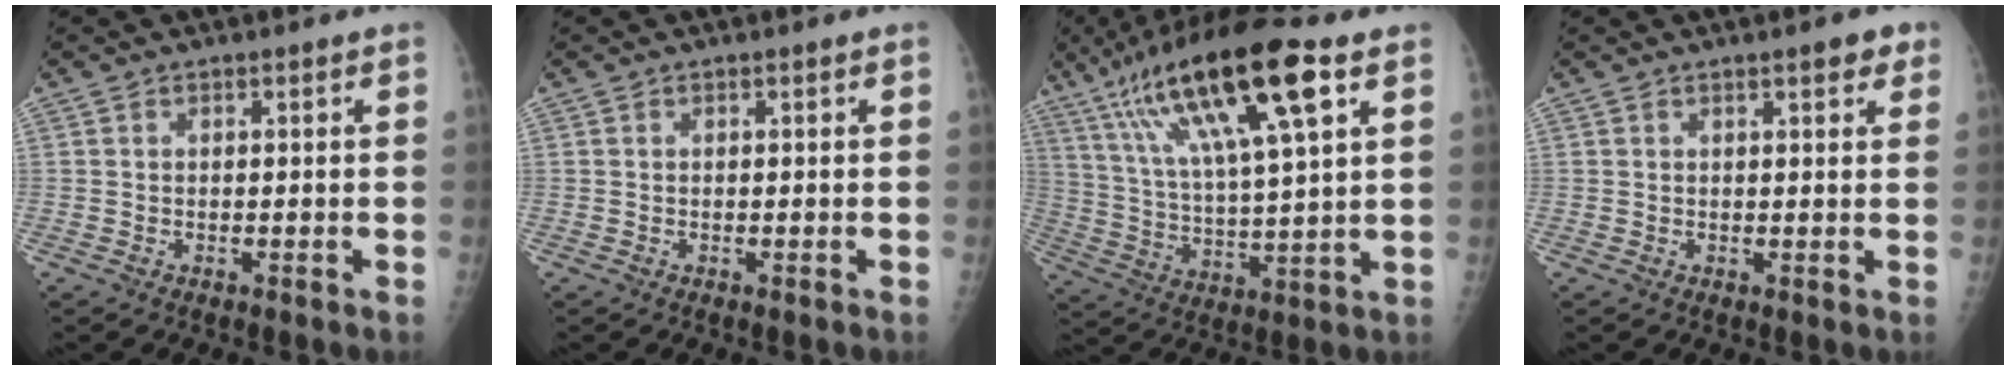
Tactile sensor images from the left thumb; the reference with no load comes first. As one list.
[{"total": 0.0}, {"total": 21.7, "force": [10.9, 4.6, 18.2], "torque": [-0.329, -0.010, 0.193]}, {"total": 3.4, "force": [2.1, 1.0, 2.5], "torque": [-0.021, -0.005, 0.022]}]